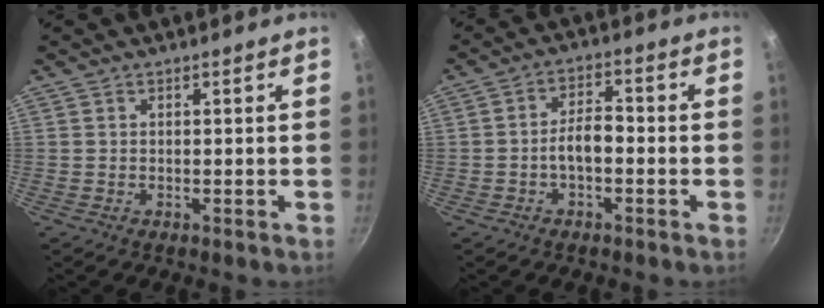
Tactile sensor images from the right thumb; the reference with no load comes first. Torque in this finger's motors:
{"motor_torque": [0.55, 0.38, 0.54, 0.39, 0.05]}